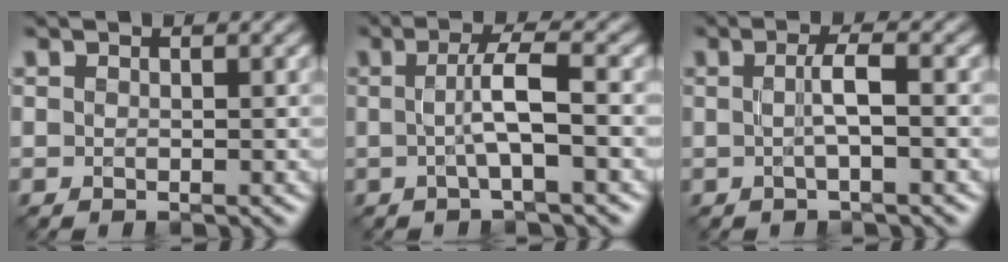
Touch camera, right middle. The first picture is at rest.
{"total": 3.8, "force": [-0.2, 0.5, 3.7], "torque": [-0.068, 0.003, -0.005]}
{"total": 2.4, "force": [0.0, 0.3, 2.3], "torque": [-0.047, 0.002, -0.003]}